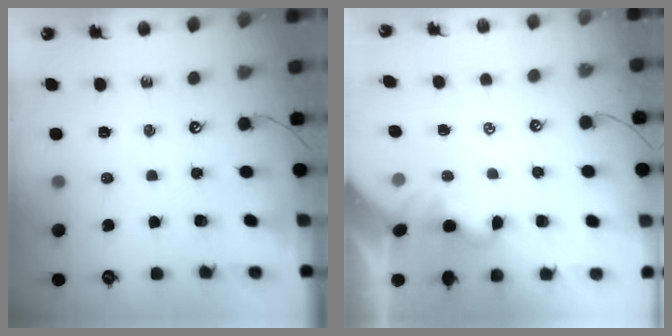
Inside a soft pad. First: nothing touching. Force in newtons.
{"total": 1.7, "press": 1.7, "slide": 0.5}